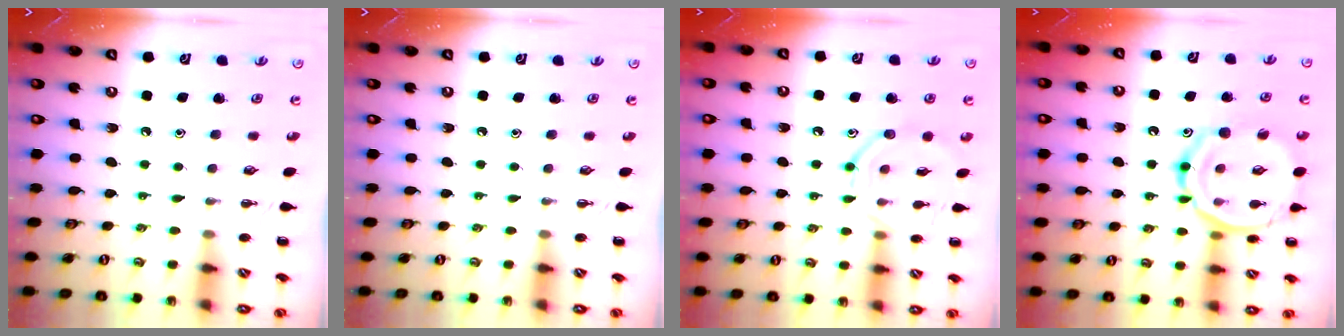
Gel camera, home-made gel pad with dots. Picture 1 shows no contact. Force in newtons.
{"total": 0.0}
{"total": 9.8, "press": 9.7, "slide": 0.8}
{"total": 17.7, "press": 17.6, "slide": 2.0}